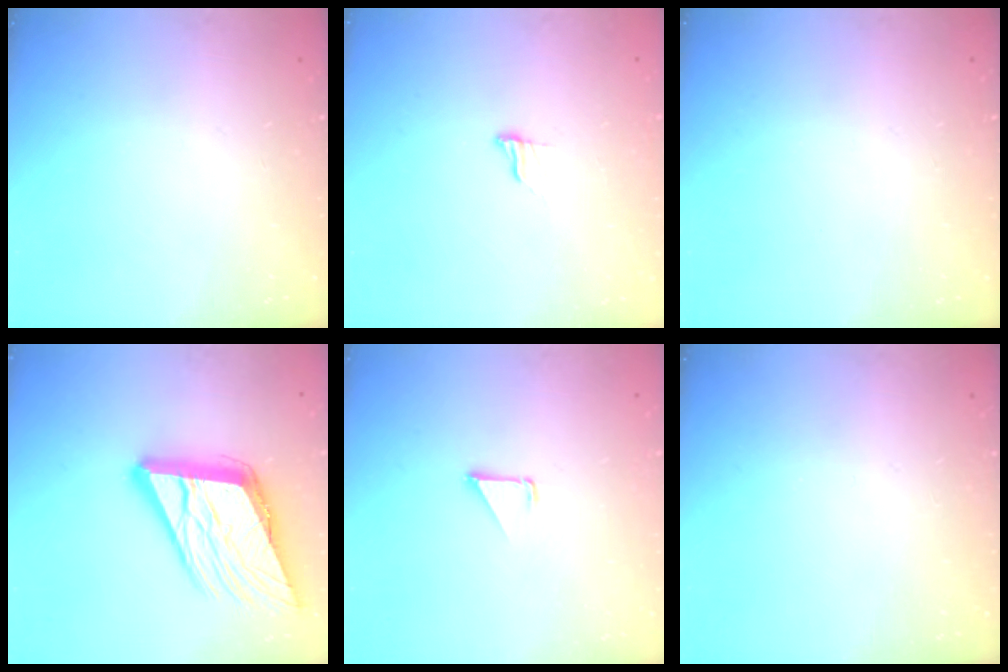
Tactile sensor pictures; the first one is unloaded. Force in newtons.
{"total": 7.4, "press": 7.4, "slide": 0.8}
{"total": 0.0}
{"total": 20.5, "press": 20.2, "slide": 3.3}
{"total": 1.1, "press": 1.1, "slide": 0.1}
{"total": 0.0}